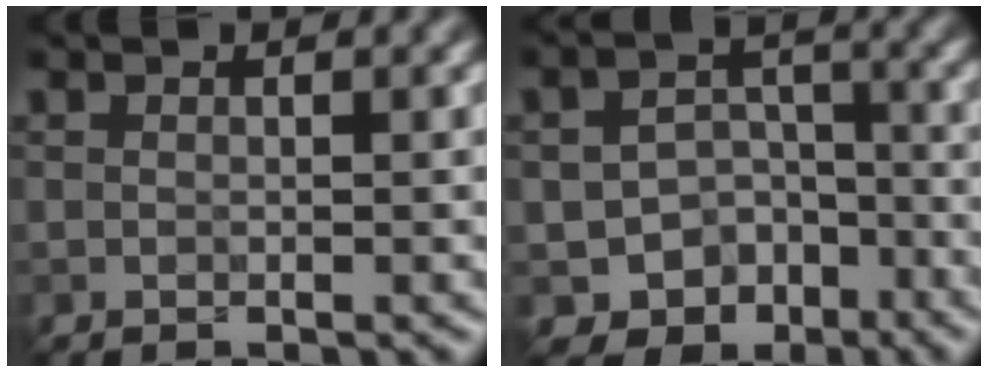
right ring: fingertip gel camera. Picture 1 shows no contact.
{"total": 6.4, "force": [-3.8, 4.8, 2.0], "torque": [-0.006, 0.003, -0.059]}